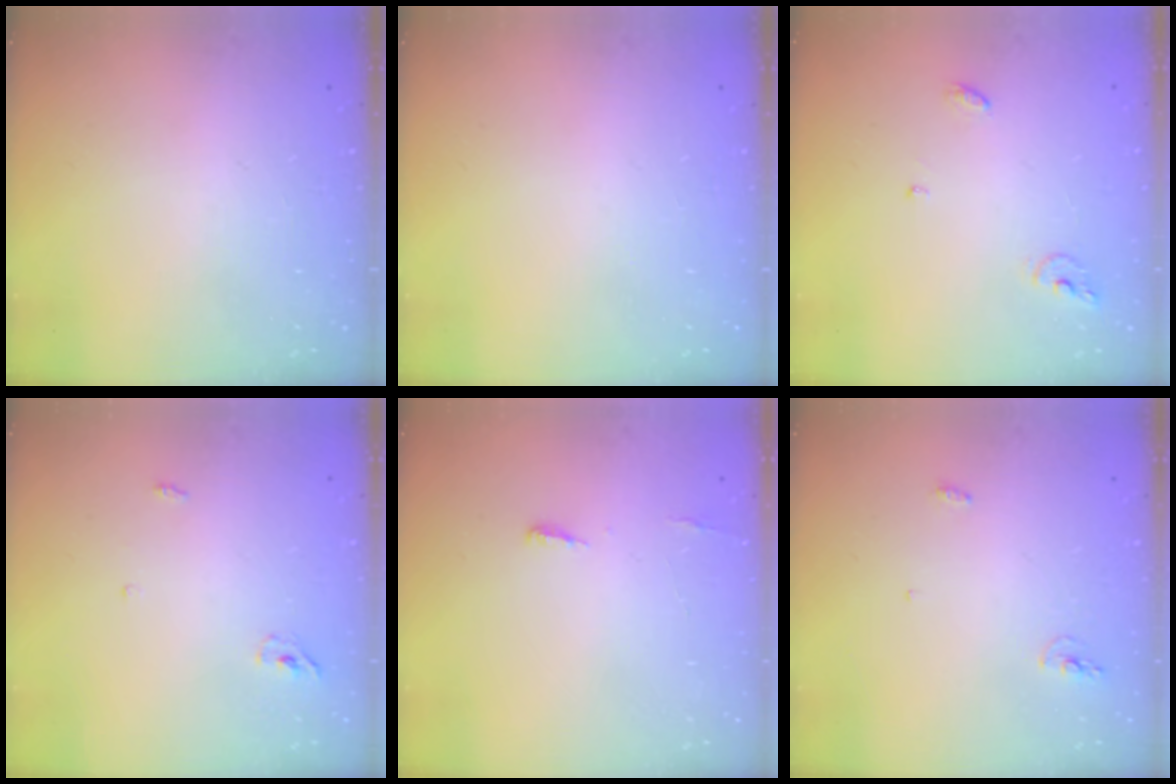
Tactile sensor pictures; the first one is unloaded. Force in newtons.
{"total": 0.0}
{"total": 6.2, "press": 6.2, "slide": 0.2}
{"total": 3.3, "press": 3.3, "slide": 0.7}
{"total": 3.7, "press": 3.5, "slide": 1.2}
{"total": 7.6, "press": 4.3, "slide": 6.2}